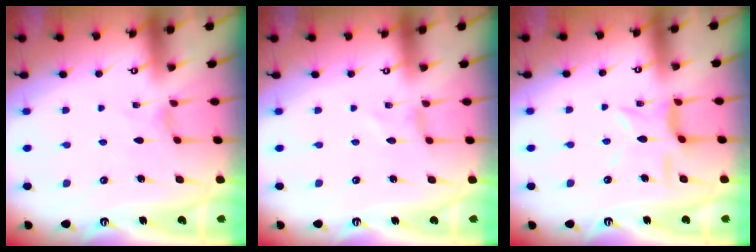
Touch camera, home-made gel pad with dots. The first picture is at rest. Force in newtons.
{"total": 0.0}
{"total": 7.2, "press": 7.2, "slide": 0.6}